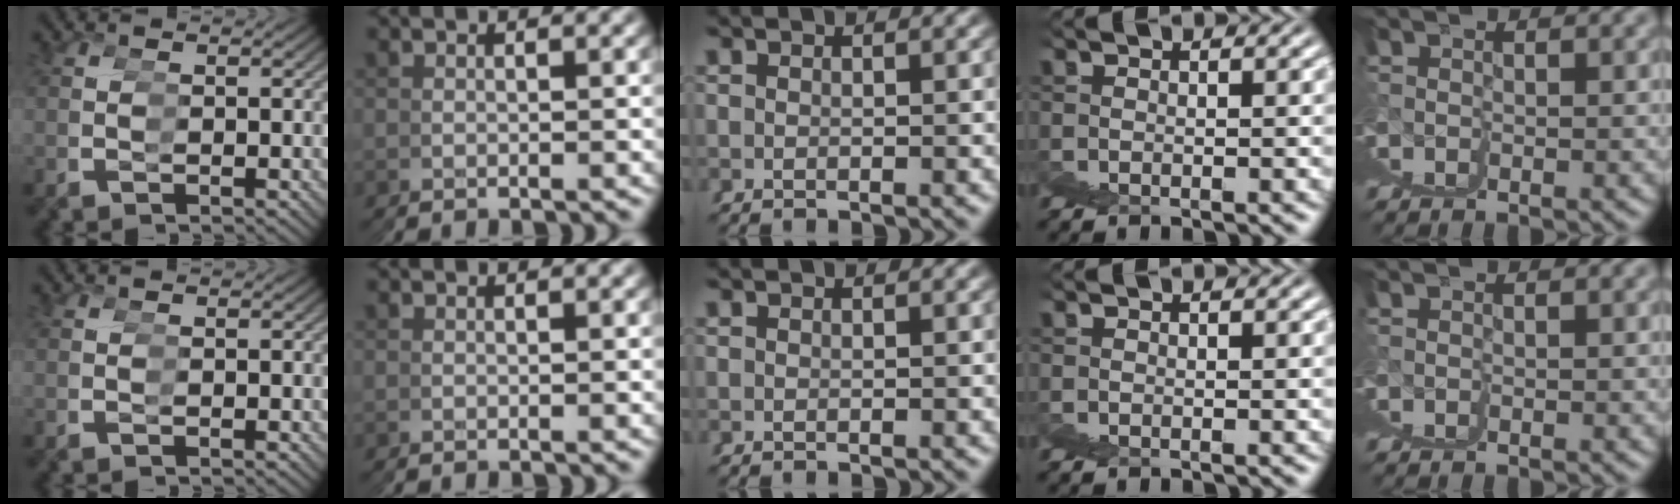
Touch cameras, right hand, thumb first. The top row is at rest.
{}